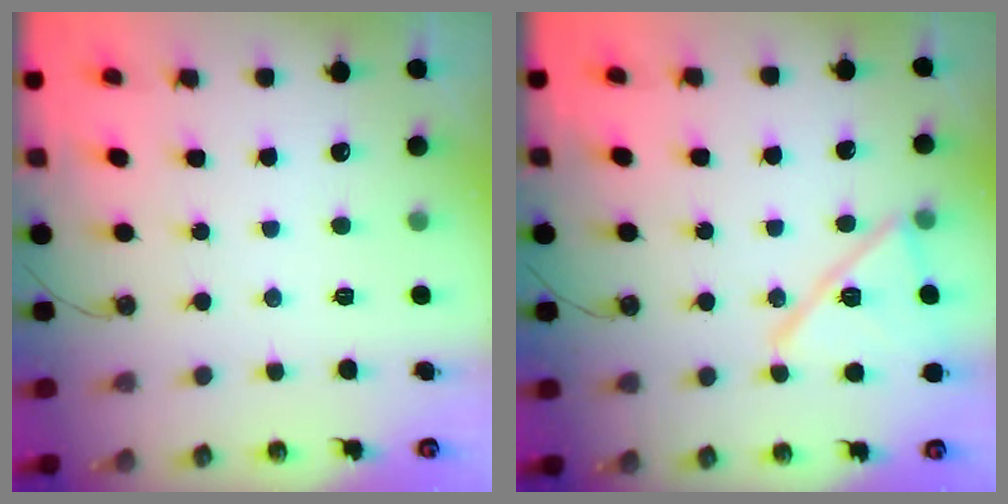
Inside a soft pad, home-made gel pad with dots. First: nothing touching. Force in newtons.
{"total": 14.7, "press": 14.7, "slide": 0.6}